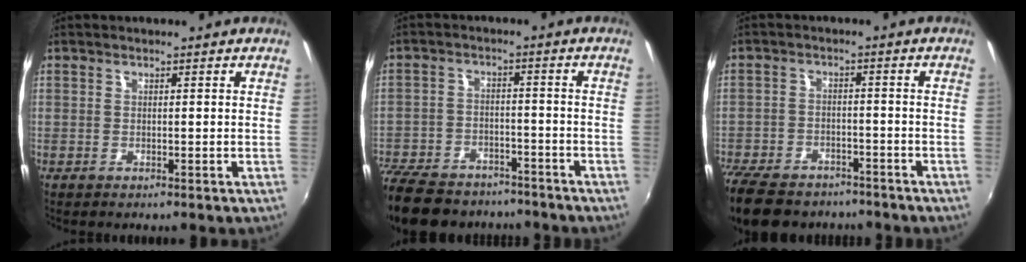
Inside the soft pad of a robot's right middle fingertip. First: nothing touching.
{"total": 20.8, "force": [-16.5, 9.5, 8.5], "torque": [-0.217, -0.008, -0.248]}
{"total": 16.6, "force": [-13.0, 7.7, 6.7], "torque": [-0.180, -0.011, -0.205]}